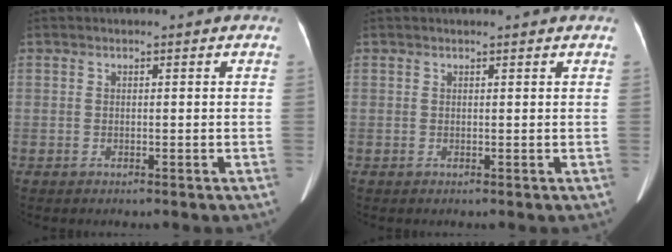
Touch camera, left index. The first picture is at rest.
{"total": 2.4, "force": [2.3, 0.1, 0.8], "torque": [-0.011, 0.013, 0.025]}